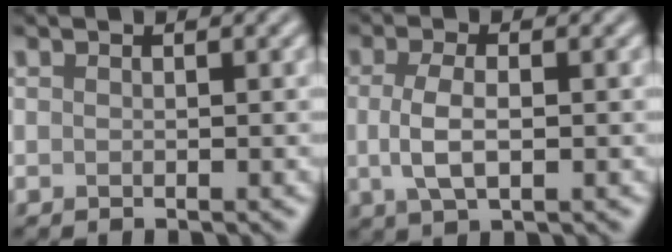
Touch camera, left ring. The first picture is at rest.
{"total": 3.6, "force": [-0.1, 1.5, 3.2], "torque": [-0.073, -0.002, -0.003]}